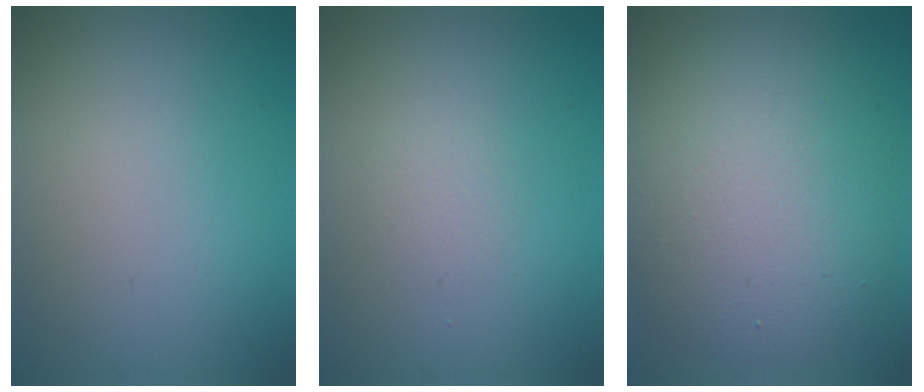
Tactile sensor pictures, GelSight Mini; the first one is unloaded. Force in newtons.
{"total": 0.8, "press": 0.8, "slide": 0.0}
{"total": 8.9, "press": 8.9, "slide": 0.3}